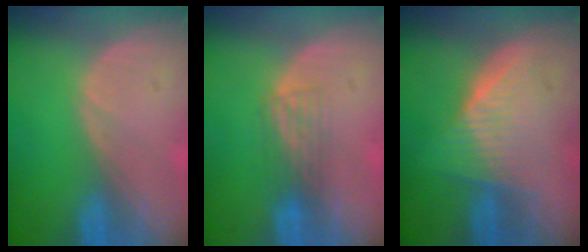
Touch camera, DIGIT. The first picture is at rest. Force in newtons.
{"total": 2.9, "press": 2.6, "slide": 1.2}
{"total": 6.4, "press": 6.2, "slide": 1.7}